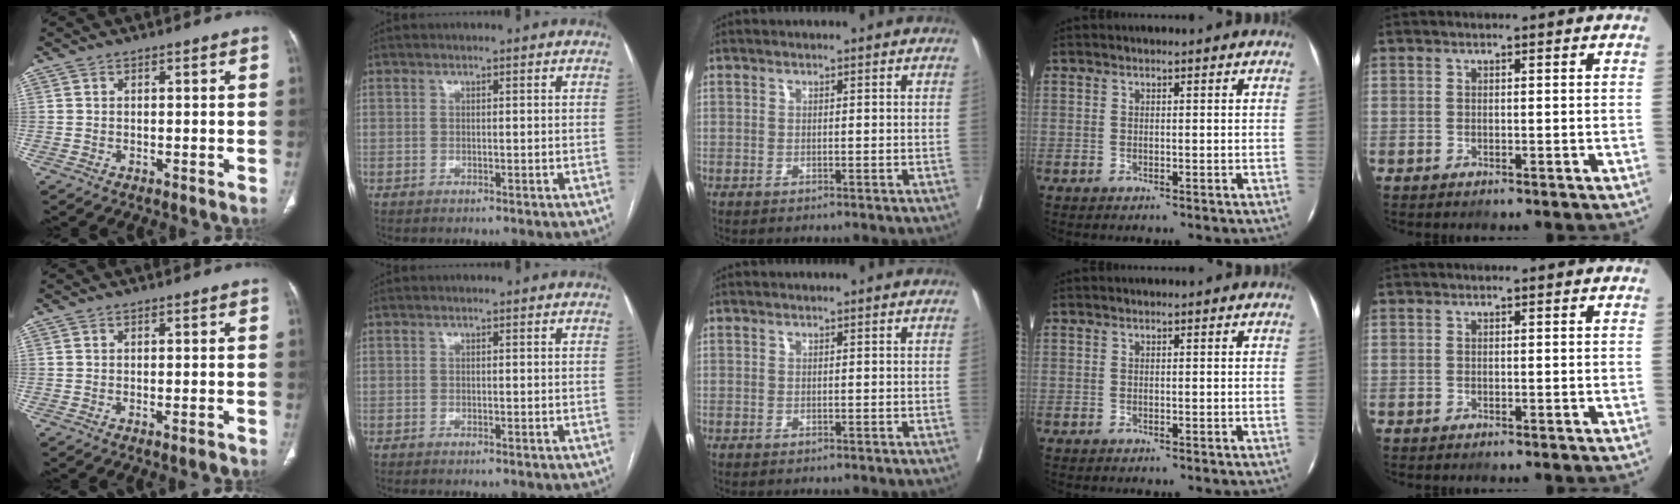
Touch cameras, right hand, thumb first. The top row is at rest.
{"thumb": {"total": 1.3, "force": [-0.9, 0.2, 1.0], "torque": [-0.019, 0.001, -0.009]}, "index": {"total": 0.6, "force": [-0.4, 0.1, 0.4], "torque": [-0.010, -0.002, -0.004]}}